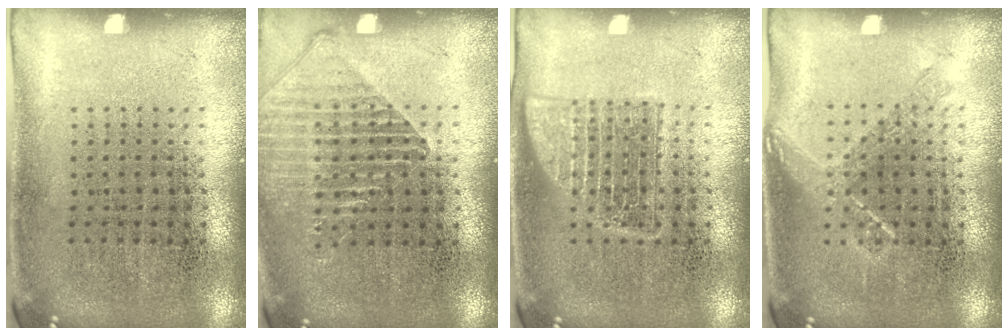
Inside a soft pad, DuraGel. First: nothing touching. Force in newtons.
{"total": 1.3, "press": 1.3, "slide": 0.4}
{"total": 2.3, "press": 2.3, "slide": 0.3}
{"total": 1.0, "press": 0.9, "slide": 0.5}